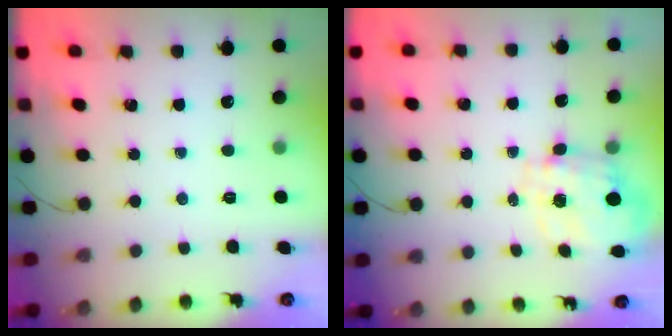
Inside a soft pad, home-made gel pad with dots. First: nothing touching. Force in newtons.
{"total": 3.0, "press": 2.8, "slide": 1.2}